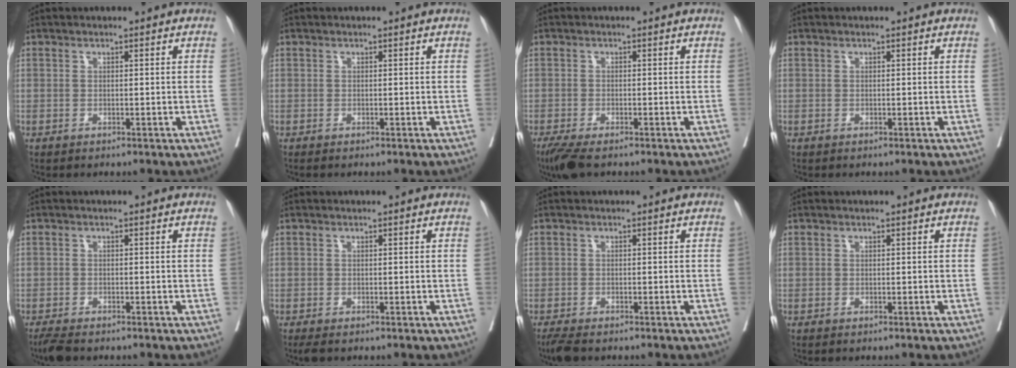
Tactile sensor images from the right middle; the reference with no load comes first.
{"total": 0.0}
{"total": 4.5, "force": [-3.4, 1.0, 2.9], "torque": [-0.052, -0.013, -0.057]}
{"total": 0.0}
{"total": 3.1, "force": [-2.6, 0.6, 1.6], "torque": [-0.033, -0.011, -0.044]}
{"total": 1.8, "force": [-1.4, 0.5, 1.0], "torque": [-0.017, -0.008, -0.023]}
{"total": 3.3, "force": [-2.7, 0.8, 1.8], "torque": [-0.037, -0.012, -0.044]}
{"total": 0.0}